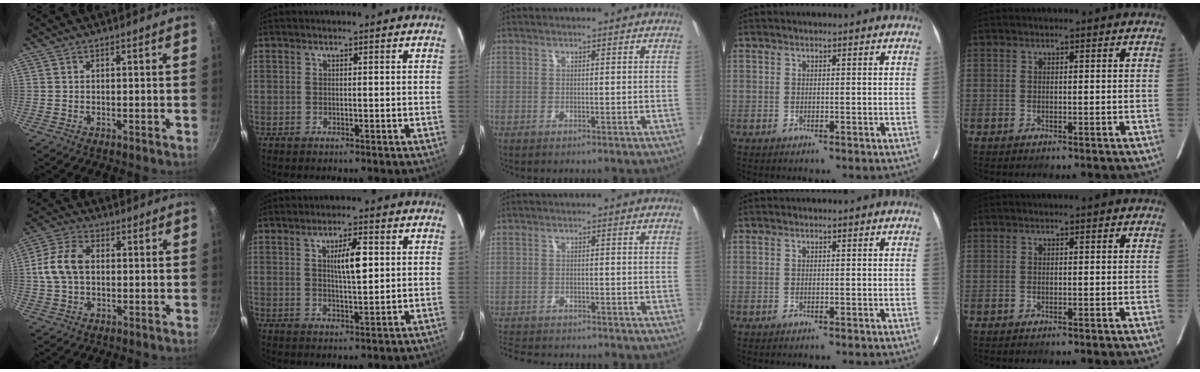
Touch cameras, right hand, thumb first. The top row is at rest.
{"thumb": {"total": 8.7, "force": [0.5, 5.8, 6.4], "torque": [-0.132, 0.021, 0.006]}, "index": {"total": 5.3, "force": [1.3, 1.0, 5.1], "torque": [-0.087, 0.003, 0.024]}, "middle": {"total": 8.8, "force": [-8.1, 1.9, 2.7], "torque": [-0.046, -0.007, -0.118]}}